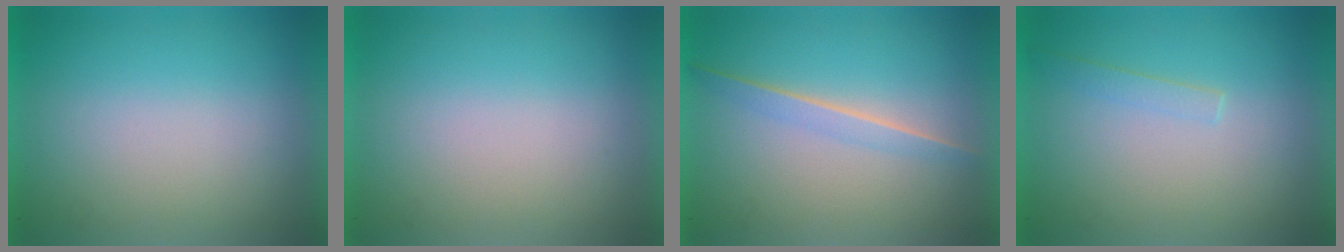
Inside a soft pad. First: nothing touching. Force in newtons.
{"total": 0.0}
{"total": 1.3}
{"total": 1.1}